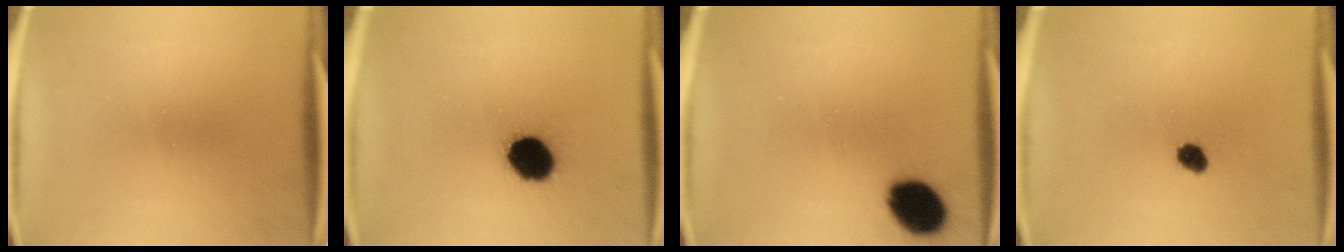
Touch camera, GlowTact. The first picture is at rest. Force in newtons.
{"total": 10.7}
{"total": 10.8}
{"total": 2.8}